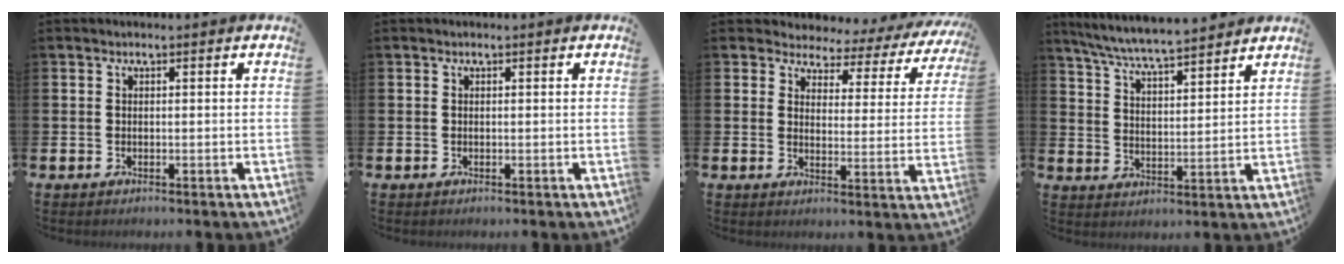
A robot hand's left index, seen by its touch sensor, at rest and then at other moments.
{"total": 0.0}
{"total": 2.4, "force": [2.0, 1.4, 0.1], "torque": [-0.016, -0.029, 0.023]}
{"total": 6.8, "force": [6.6, 0.0, 1.6], "torque": [-0.060, -0.043, 0.118]}